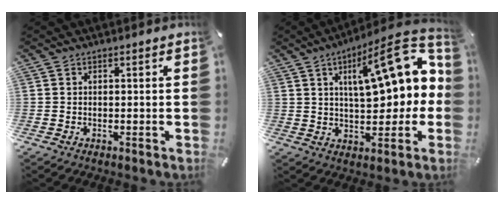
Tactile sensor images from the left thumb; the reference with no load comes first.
{"total": 19.4, "force": [6.2, 8.3, 16.3], "torque": [-0.219, -0.038, 0.095]}